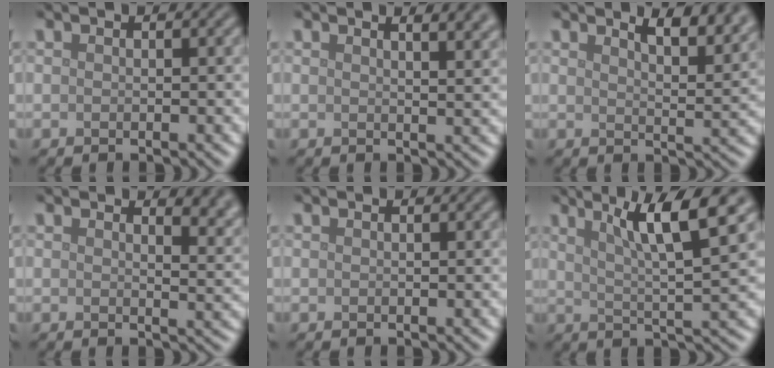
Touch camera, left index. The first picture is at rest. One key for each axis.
{"total": 5.5, "fx": 3.5, "fy": 2.2, "fz": 3.6, "tx": -0.015, "ty": 0.033, "tz": 0.021}
{"total": 5.4, "fx": 4.0, "fy": 1.7, "fz": 3.3, "tx": -0.035, "ty": 0.014, "tz": 0.040}
{"total": 3.9, "fx": 2.7, "fy": 1.7, "fz": 2.3, "tx": -0.018, "ty": 0.000, "tz": 0.030}
{"total": 0.0}
{"total": 7.3, "fx": 3.6, "fy": 1.0, "fz": 6.3, "tx": -0.091, "ty": 0.008, "tz": 0.060}